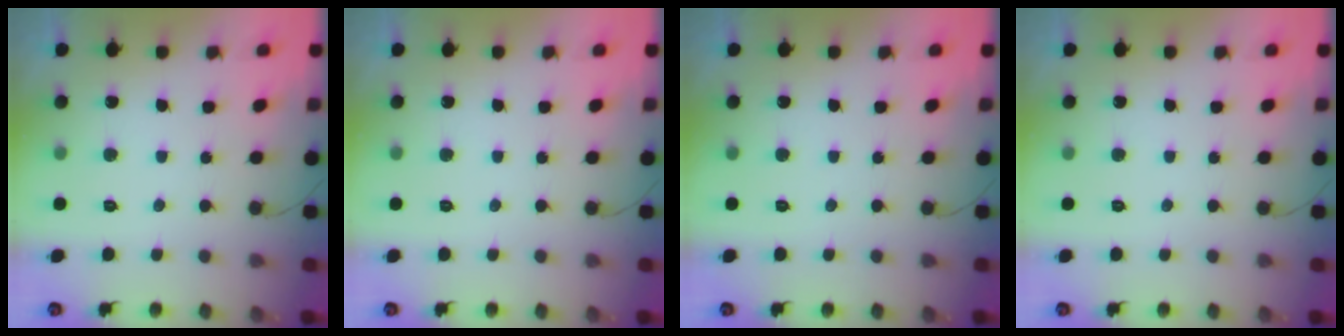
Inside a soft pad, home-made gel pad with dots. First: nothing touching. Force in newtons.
{"total": 0.0}
{"total": 0.0}
{"total": 0.0}